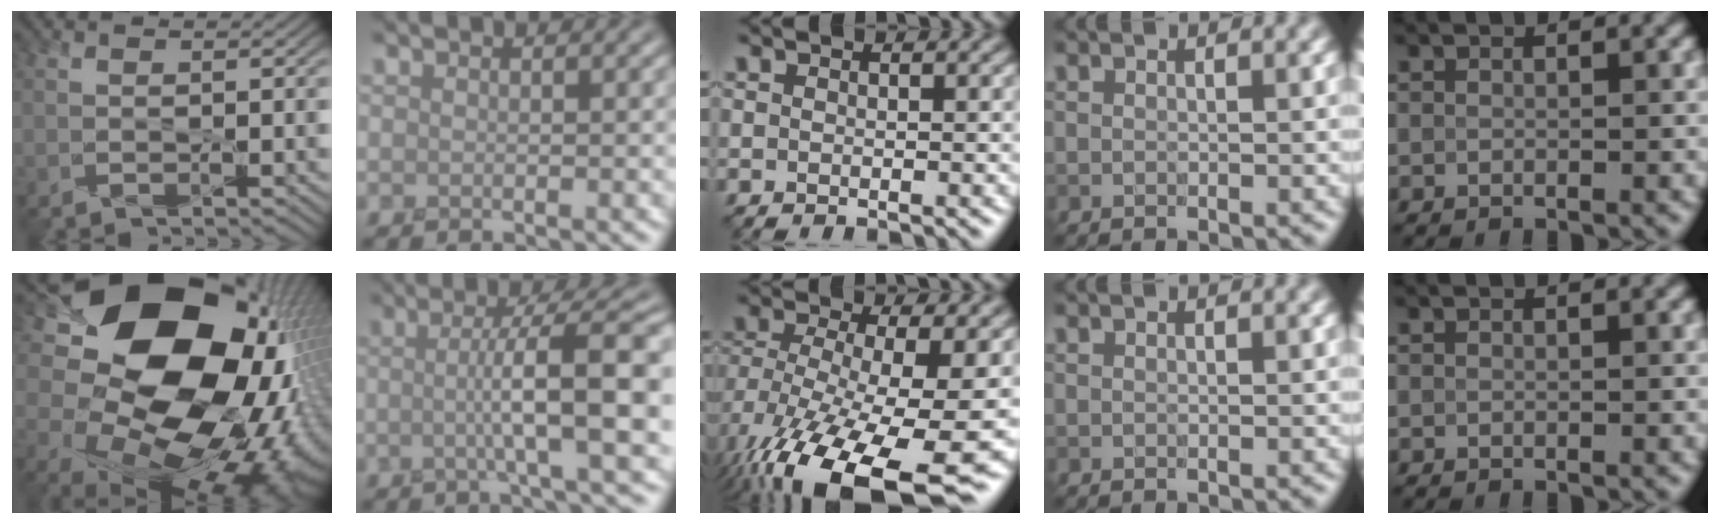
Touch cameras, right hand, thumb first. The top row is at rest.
{"thumb": {"total": 22.4, "force": [4.6, 17.3, 13.5], "torque": [-0.268, -0.016, 0.107]}, "index": {"total": 9.0, "force": [0.0, 1.6, 8.9], "torque": [-0.119, 0.007, -0.002]}, "middle": {"total": 14.0, "force": [-6.5, 5.7, 11.1], "torque": [-0.214, -0.031, -0.093]}}